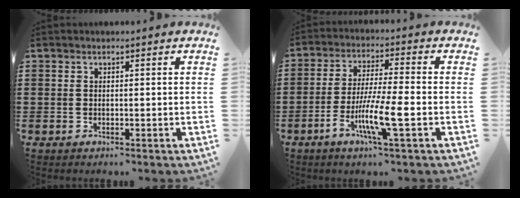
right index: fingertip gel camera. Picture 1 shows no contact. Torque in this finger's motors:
{"motor_torque": [1.56, -0.58, 0.61, 0.21]}